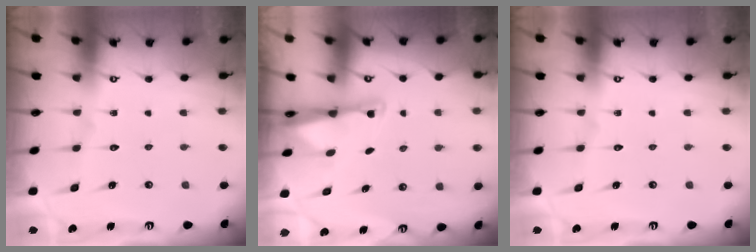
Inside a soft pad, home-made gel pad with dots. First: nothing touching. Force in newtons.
{"total": 1.8, "press": 1.8, "slide": 0.4}
{"total": 0.0}